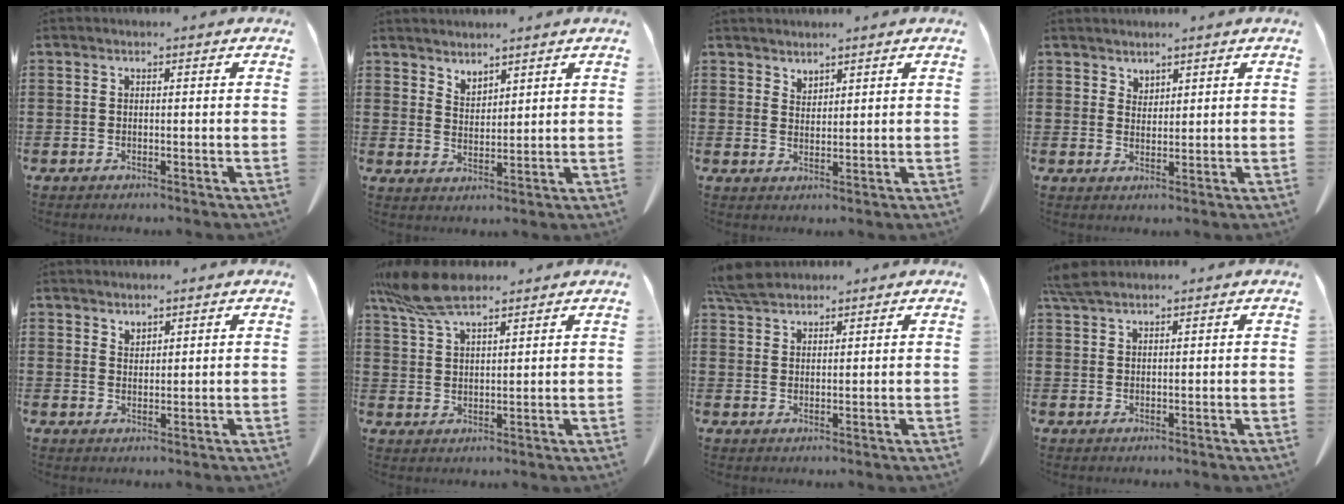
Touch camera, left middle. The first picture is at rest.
{"total": 2.9, "force": [2.9, 0.5, -0.3], "torque": [-0.003, -0.007, 0.055]}
{"total": 2.1, "force": [2.0, 0.3, -0.2], "torque": [0.000, -0.002, 0.040]}
{"total": 1.8, "force": [1.8, 0.5, -0.1], "torque": [-0.002, 0.001, 0.035]}
{"total": 1.8, "force": [1.8, 0.4, -0.1], "torque": [-0.002, 0.001, 0.035]}
{"total": 8.3, "force": [6.3, 2.3, 4.9], "torque": [-0.117, -0.007, 0.117]}
{"total": 4.4, "force": [3.9, 1.0, 1.7], "torque": [-0.044, -0.003, 0.075]}
{"total": 3.0, "force": [2.5, 0.6, 1.7], "torque": [-0.039, 0.003, 0.048]}